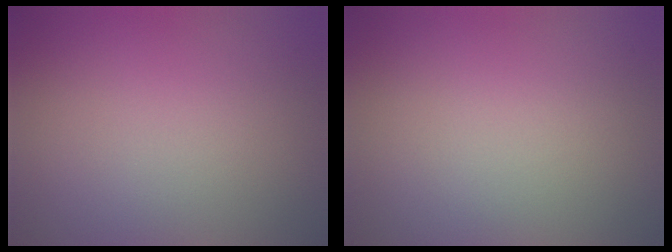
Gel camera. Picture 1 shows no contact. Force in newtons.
{"total": 0.0}